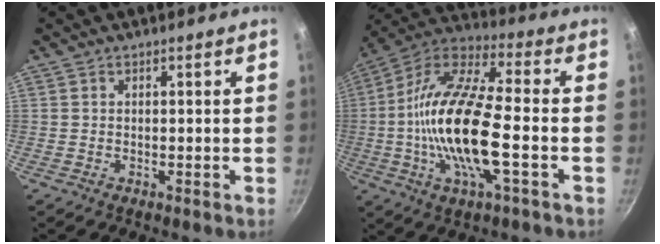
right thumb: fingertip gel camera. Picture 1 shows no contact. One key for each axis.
{"total": 20.6, "fx": -3.1, "fy": 6.6, "fz": 19.2, "tx": -0.375, "ty": 0.029, "tz": -0.077}